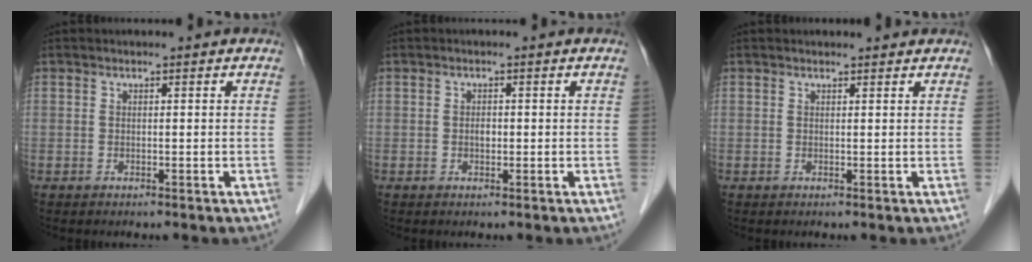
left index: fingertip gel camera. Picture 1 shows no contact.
{"total": 1.0, "force": [-0.2, 0.6, 0.7], "torque": [-0.013, 0.000, -0.004]}
{"total": 1.9, "force": [1.9, 0.4, 0.3], "torque": [-0.012, 0.005, 0.022]}